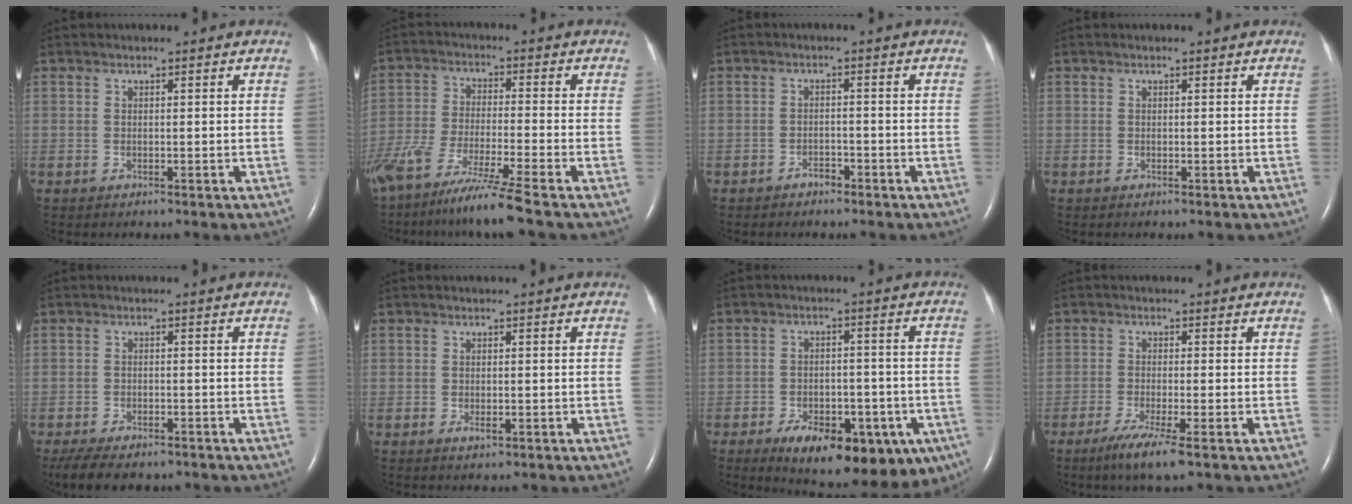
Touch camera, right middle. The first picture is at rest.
{"total": 13.1, "force": [-10.1, -1.1, 8.2], "torque": [-0.157, -0.050, -0.178]}
{"total": 1.7, "force": [-1.4, 0.8, 0.6], "torque": [-0.010, 0.003, -0.022]}
{"total": 0.0}
{"total": 8.5, "force": [-6.5, 3.3, 4.3], "torque": [-0.073, -0.011, -0.093]}
{"total": 1.1, "force": [-0.4, 0.5, 0.8], "torque": [-0.015, -0.002, -0.004]}
{"total": 17.0, "force": [-9.5, 7.8, 11.8], "torque": [-0.123, 0.005, -0.125]}
{"total": 5.0, "force": [-3.0, -0.1, 4.0], "torque": [-0.081, -0.018, -0.056]}